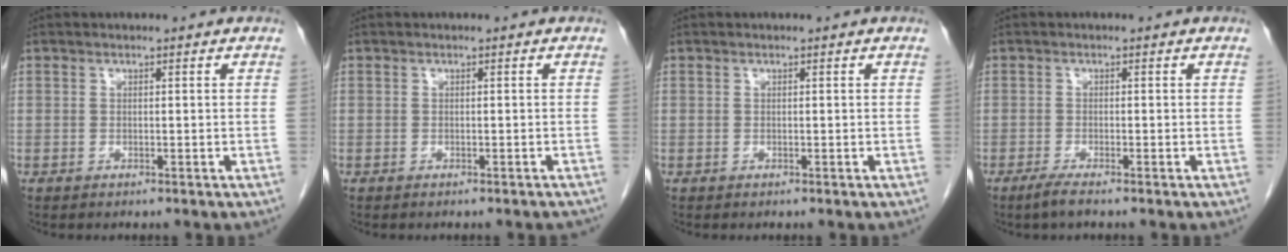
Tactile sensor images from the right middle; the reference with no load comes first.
{"total": 3.4, "force": [-3.1, 0.6, 1.0], "torque": [-0.013, -0.010, -0.036]}
{"total": 0.0}
{"total": 2.0, "force": [-1.5, -0.1, 1.3], "torque": [-0.035, -0.006, -0.033]}